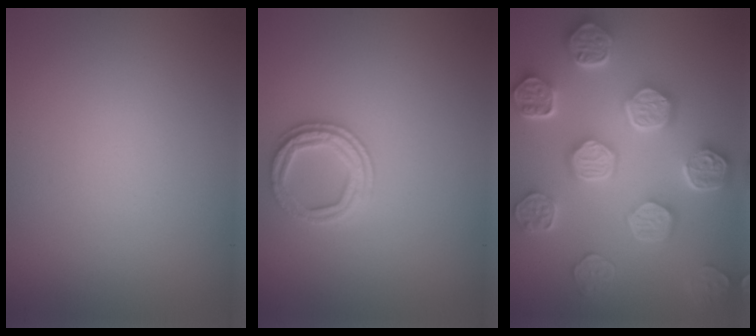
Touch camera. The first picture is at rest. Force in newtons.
{"total": 2.4, "press": 2.4, "slide": 0.2}
{"total": 8.5, "press": 6.6, "slide": 5.3}